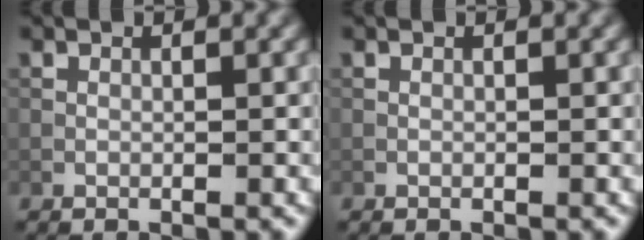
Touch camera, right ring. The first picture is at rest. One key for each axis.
{"total": 0.0}